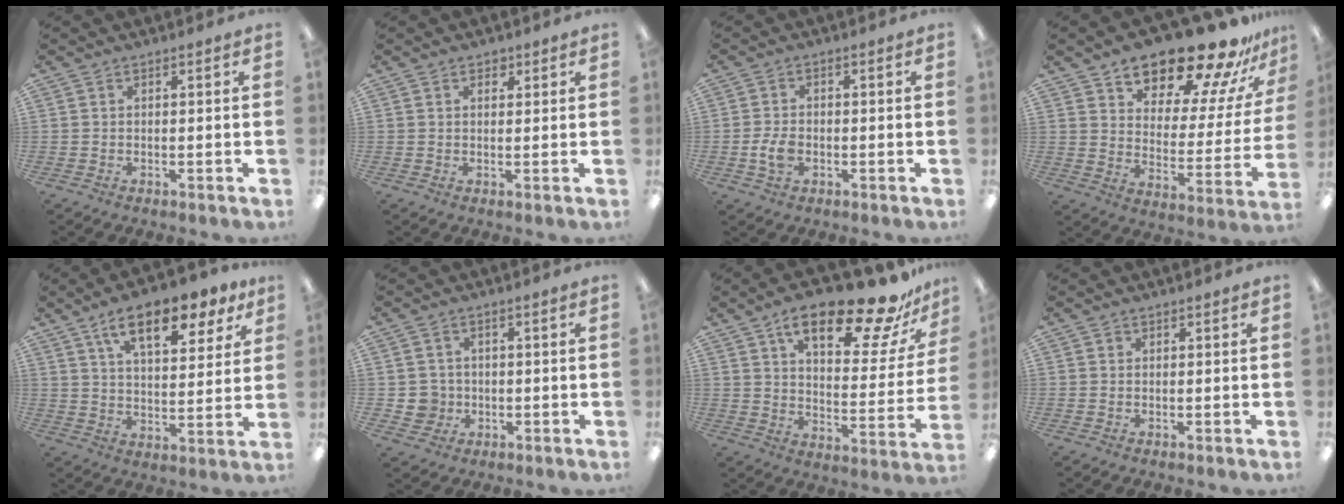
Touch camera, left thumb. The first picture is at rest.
{"total": 1.9, "force": [1.3, 1.2, 0.8], "torque": [0.000, -0.004, 0.019]}
{"total": 4.8, "force": [-1.2, 3.1, 3.4], "torque": [-0.076, 0.003, -0.024]}
{"total": 20.6, "force": [18.0, 6.2, 8.0], "torque": [-0.115, -0.139, 0.300]}
{"total": 13.4, "force": [8.8, 5.2, 8.6], "torque": [-0.131, -0.034, 0.149]}
{"total": 4.6, "force": [-0.5, 4.6, 0.7], "torque": [-0.011, 0.009, -0.005]}
{"total": 20.8, "force": [14.0, 7.2, 13.6], "torque": [-0.199, -0.081, 0.225]}
{"total": 0.0}